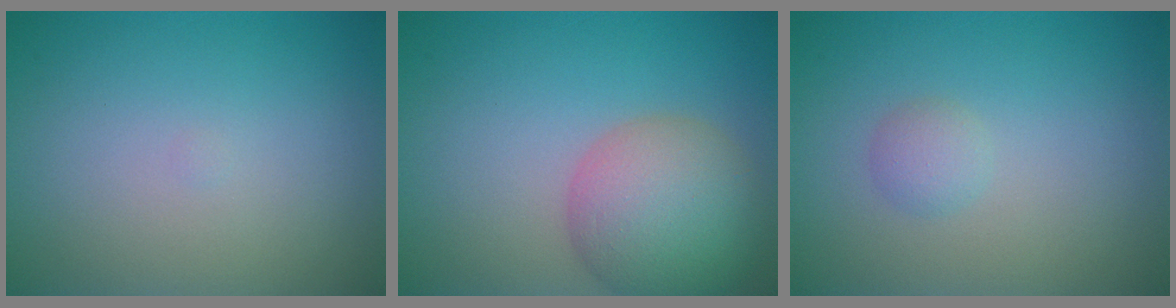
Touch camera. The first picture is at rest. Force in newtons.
{"total": 7.3, "press": 7.3, "slide": 0.5}
{"total": 1.2, "press": 1.2, "slide": 0.0}